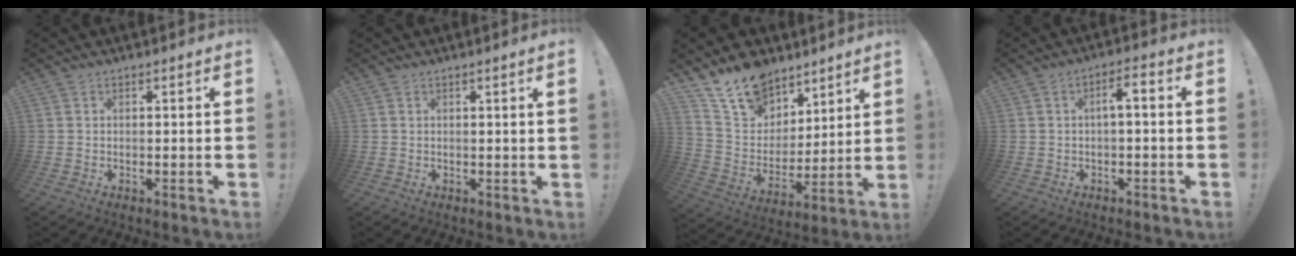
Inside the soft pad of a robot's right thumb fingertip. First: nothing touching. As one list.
[{"total": 1.5, "force": [0.6, -0.5, 1.3], "torque": [-0.015, -0.007, 0.007]}, {"total": 16.1, "force": [12.3, 9.5, 4.3], "torque": [-0.084, -0.087, 0.234]}, {"total": 4.1, "force": [-1.0, 1.2, 3.8], "torque": [-0.063, 0.014, -0.022]}]